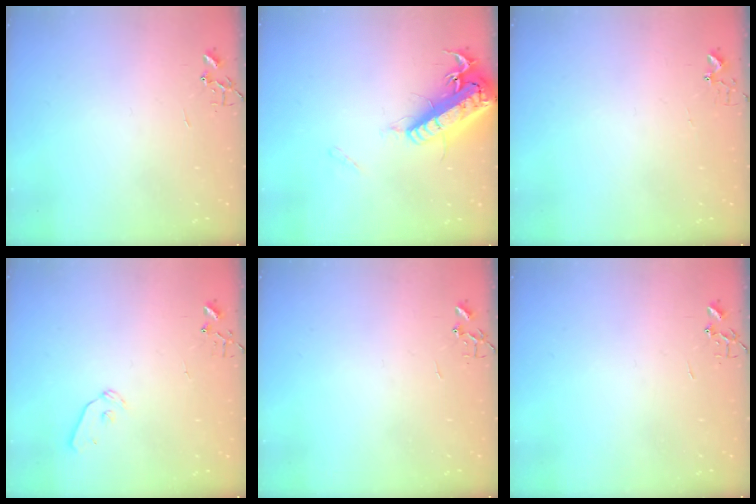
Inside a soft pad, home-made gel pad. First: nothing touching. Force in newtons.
{"total": 20.1, "press": 19.7, "slide": 3.9}
{"total": 2.7, "press": 2.7, "slide": 0.3}
{"total": 8.7, "press": 8.7, "slide": 0.9}
{"total": 0.0}
{"total": 0.0}